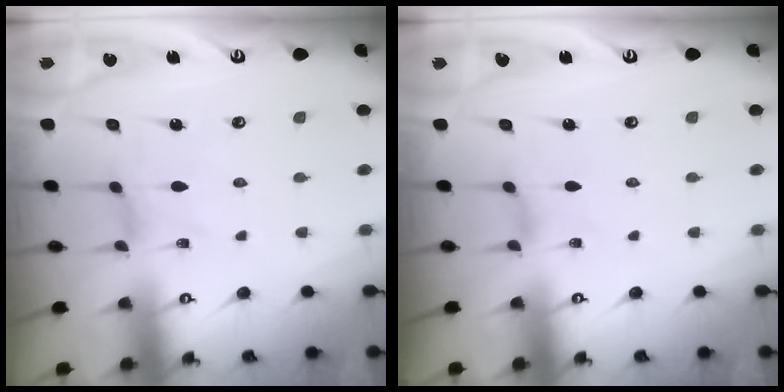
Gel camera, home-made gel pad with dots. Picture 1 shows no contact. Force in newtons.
{"total": 1.5, "press": 1.5, "slide": 0.3}